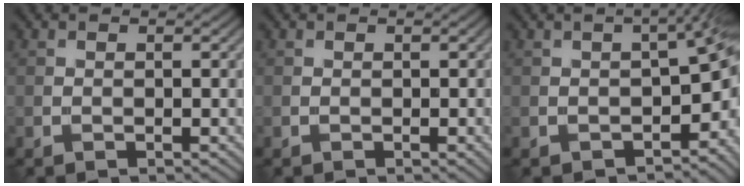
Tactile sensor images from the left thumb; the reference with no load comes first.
{"total": 0.8, "force": [-0.1, 0.1, 0.7], "torque": [-0.007, 0.001, -0.002]}
{"total": 7.6, "force": [-3.1, 2.5, 6.5], "torque": [-0.085, -0.019, -0.030]}